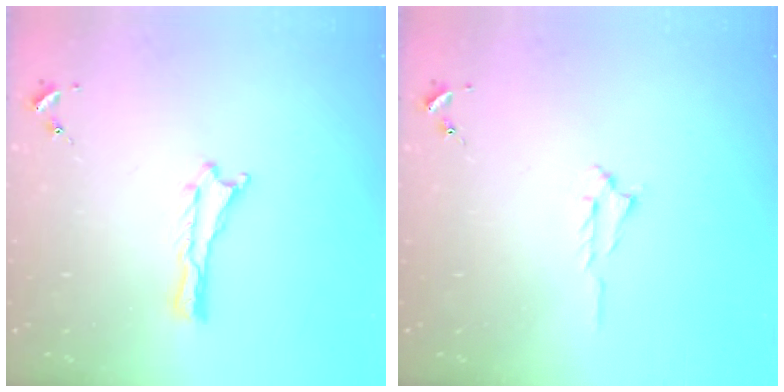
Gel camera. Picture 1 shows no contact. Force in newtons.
{"total": 0.7, "press": 0.6, "slide": 0.2}